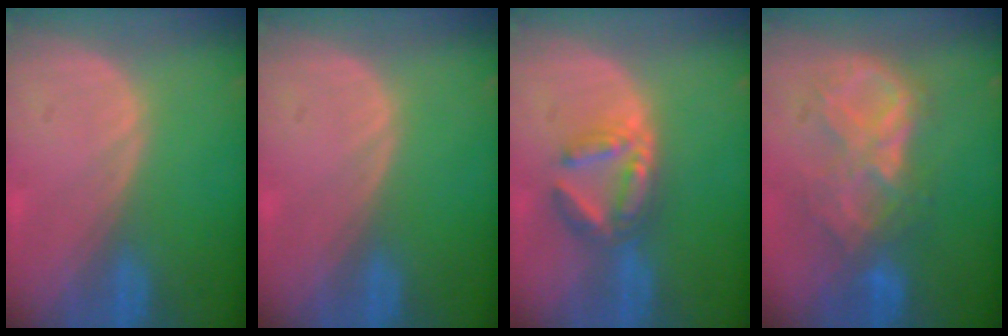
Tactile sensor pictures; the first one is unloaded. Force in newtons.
{"total": 0.0}
{"total": 6.1, "press": 5.7, "slide": 2.3}
{"total": 8.8, "press": 7.7, "slide": 4.2}